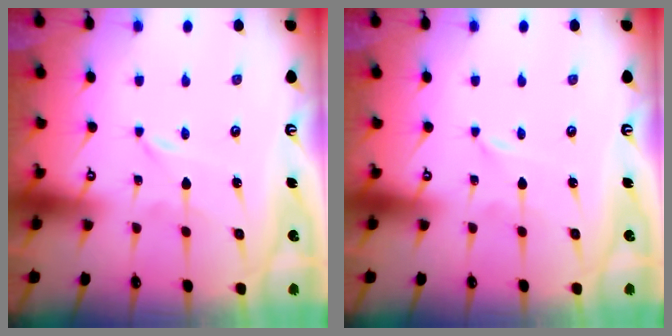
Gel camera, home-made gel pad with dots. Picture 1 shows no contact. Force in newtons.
{"total": 0.0}